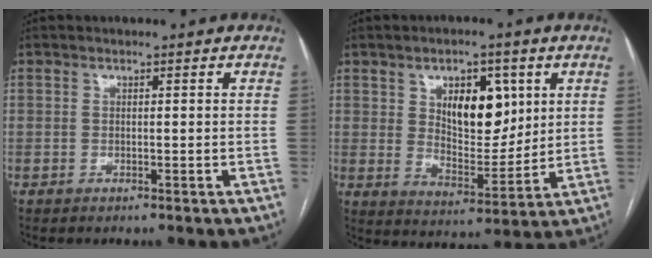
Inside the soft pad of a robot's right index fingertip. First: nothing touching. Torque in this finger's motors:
{"motor_torque": [0.24, 0.36, 0.09, 0.02]}